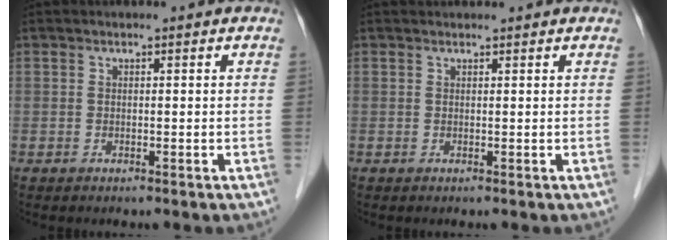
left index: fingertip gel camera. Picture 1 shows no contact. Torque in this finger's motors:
{"motor_torque": [0.12, 0.03, -0.02, -0.01]}